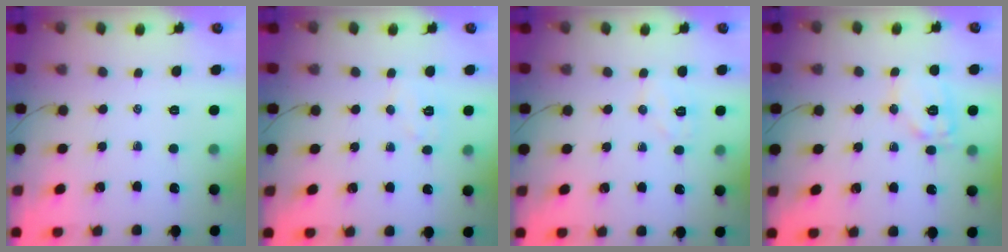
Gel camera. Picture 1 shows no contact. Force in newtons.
{"total": 5.1, "press": 5.0, "slide": 0.9}
{"total": 5.8, "press": 5.7, "slide": 1.1}
{"total": 10.6, "press": 10.6, "slide": 0.9}